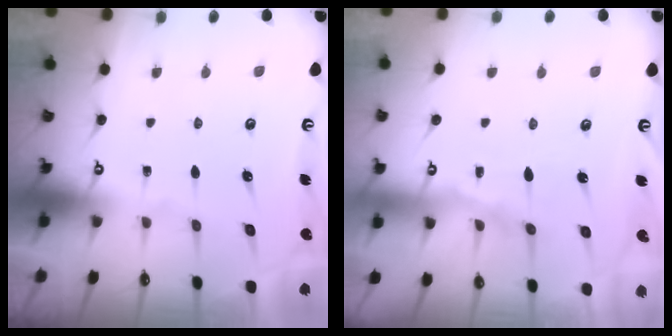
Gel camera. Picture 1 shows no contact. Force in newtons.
{"total": 7.1, "press": 7.0, "slide": 0.4}